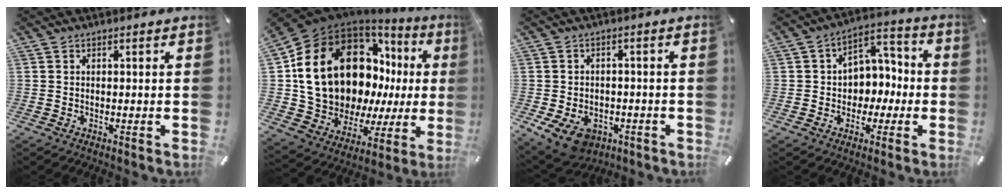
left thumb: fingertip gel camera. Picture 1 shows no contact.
{"total": 25.0, "force": [5.4, 17.4, 17.1], "torque": [-0.316, -0.048, 0.123]}
{"total": 8.8, "force": [-4.2, 6.1, 4.7], "torque": [-0.091, 0.022, -0.073]}
{"total": 7.9, "force": [-1.6, 7.4, 2.4], "torque": [-0.028, 0.018, -0.030]}